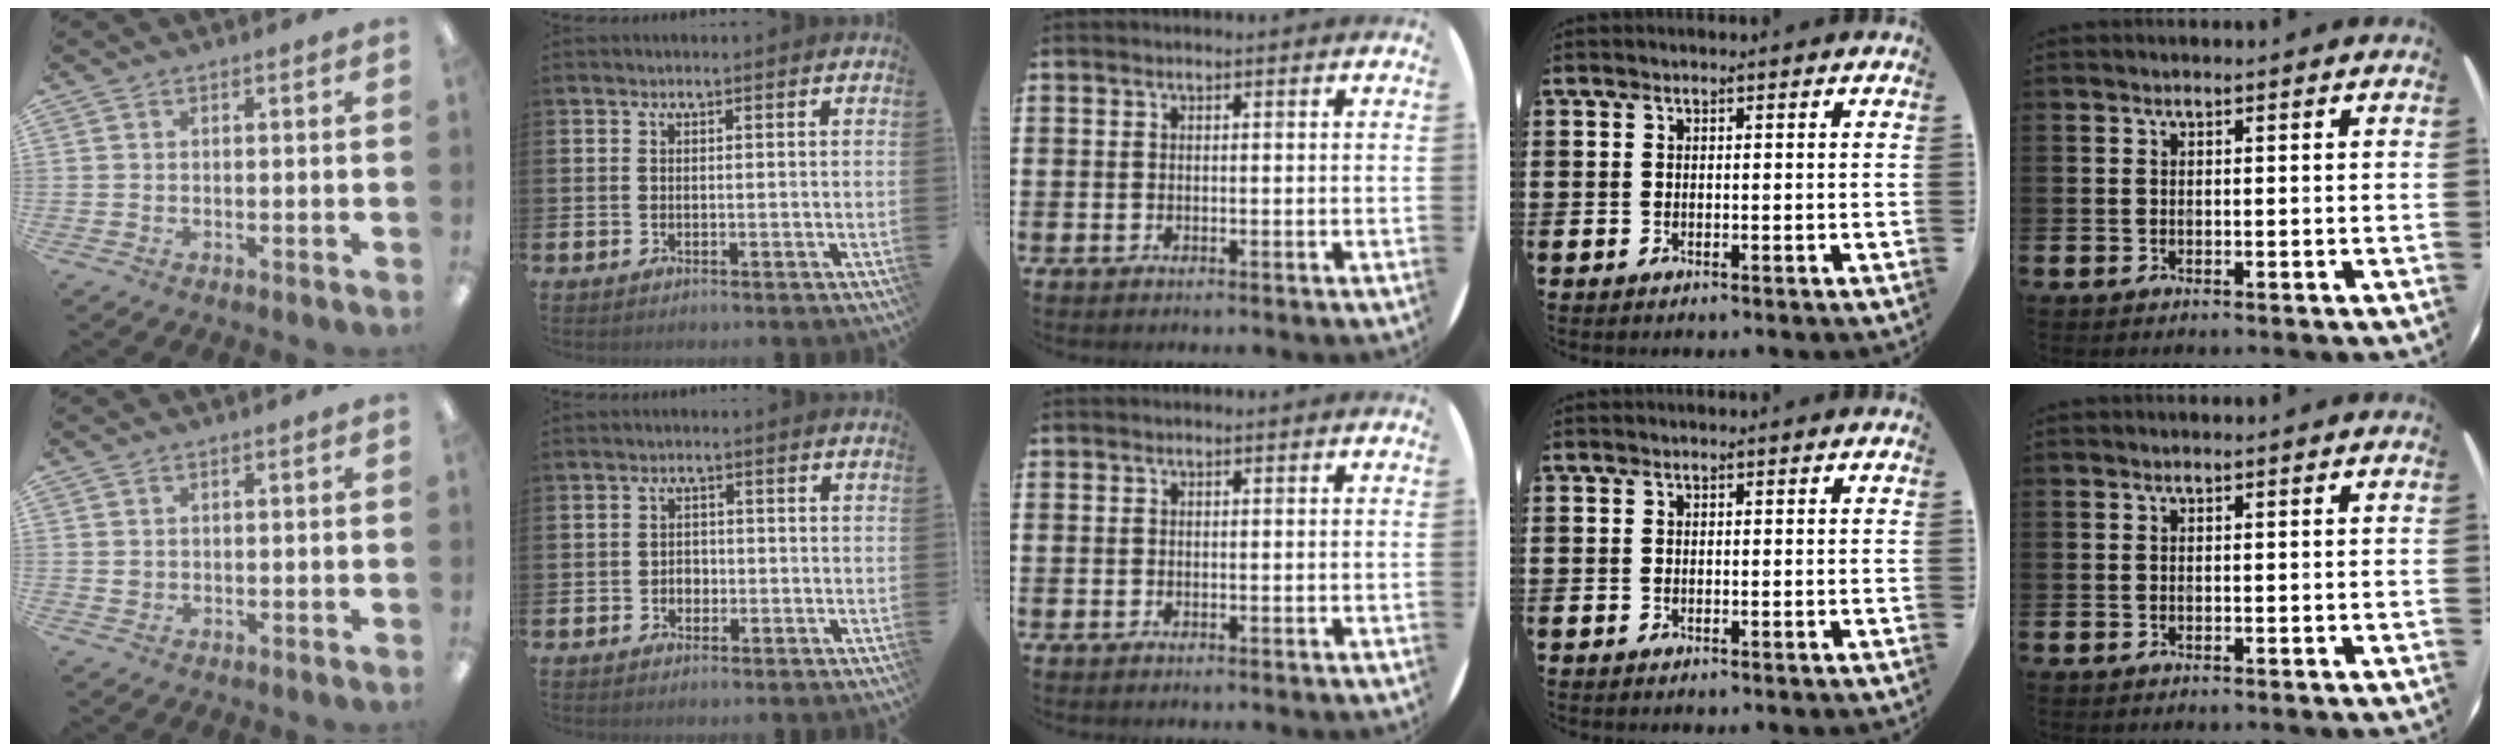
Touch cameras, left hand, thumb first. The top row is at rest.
{"thumb": {"total": 1.0, "force": [0.5, 0.8, 0.4], "torque": [-0.009, 0.003, 0.008]}, "index": {"total": 2.0, "force": [-0.6, 1.7, 0.8], "torque": [-0.009, 0.002, -0.017]}}